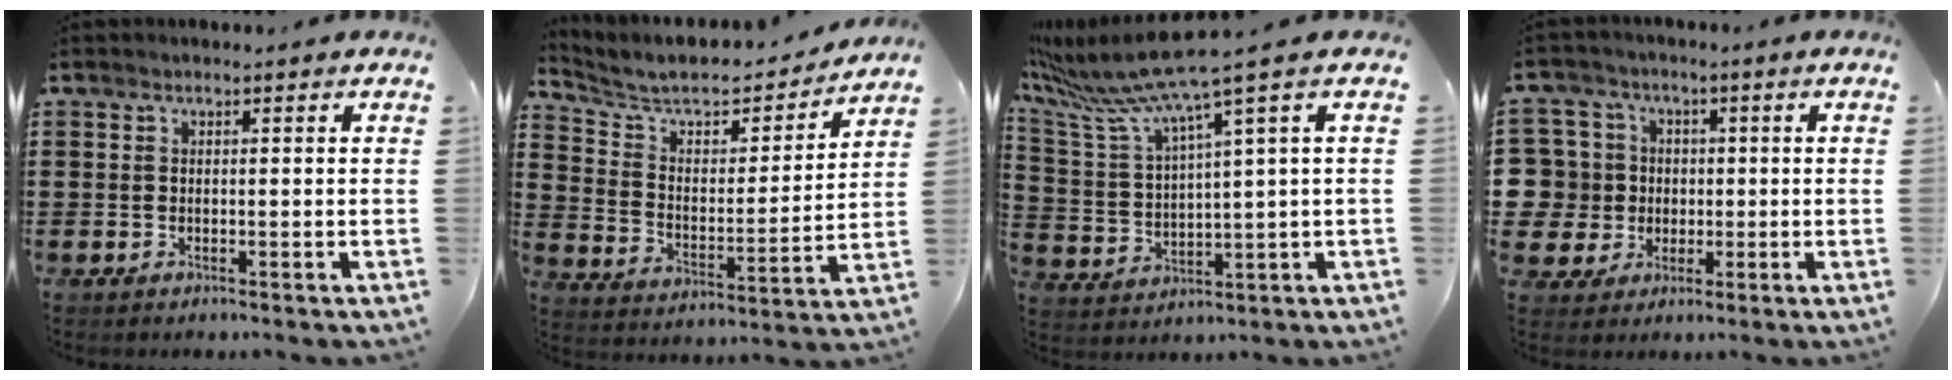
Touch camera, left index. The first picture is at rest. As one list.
[{"total": 6.5, "force": [5.6, 2.3, 2.3], "torque": [-0.076, -0.035, 0.091]}, {"total": 8.7, "force": [6.5, -0.7, 5.6], "torque": [-0.153, -0.051, 0.102]}, {"total": 7.6, "force": [0.3, 7.4, 1.4], "torque": [-0.079, 0.010, 0.007]}]